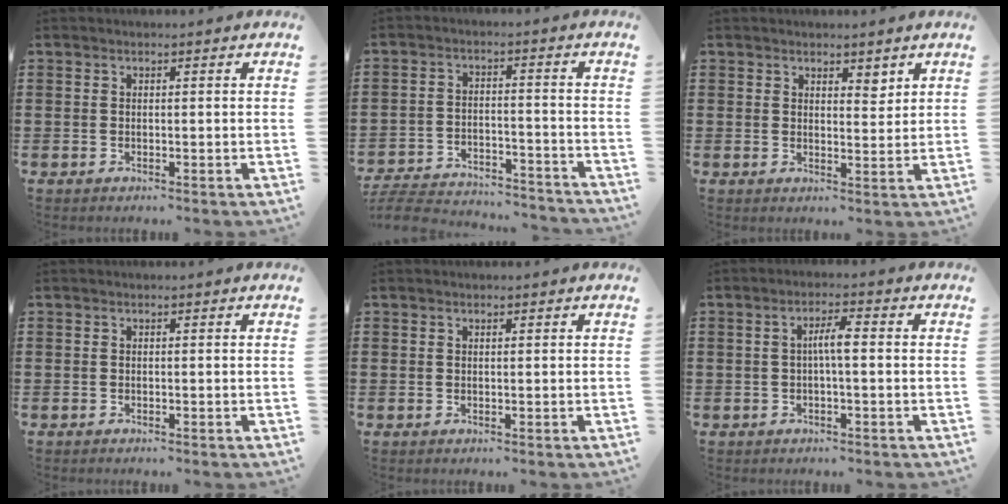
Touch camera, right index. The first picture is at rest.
{"total": 5.9, "force": [-5.7, 0.7, 1.2], "torque": [-0.030, 0.003, -0.115]}
{"total": 2.6, "force": [2.2, 1.2, 0.7], "torque": [-0.010, 0.002, 0.040]}
{"total": 0.0}
{"total": 0.0}
{"total": 3.5, "force": [-0.1, 0.6, 3.4], "torque": [-0.064, 0.004, -0.006]}